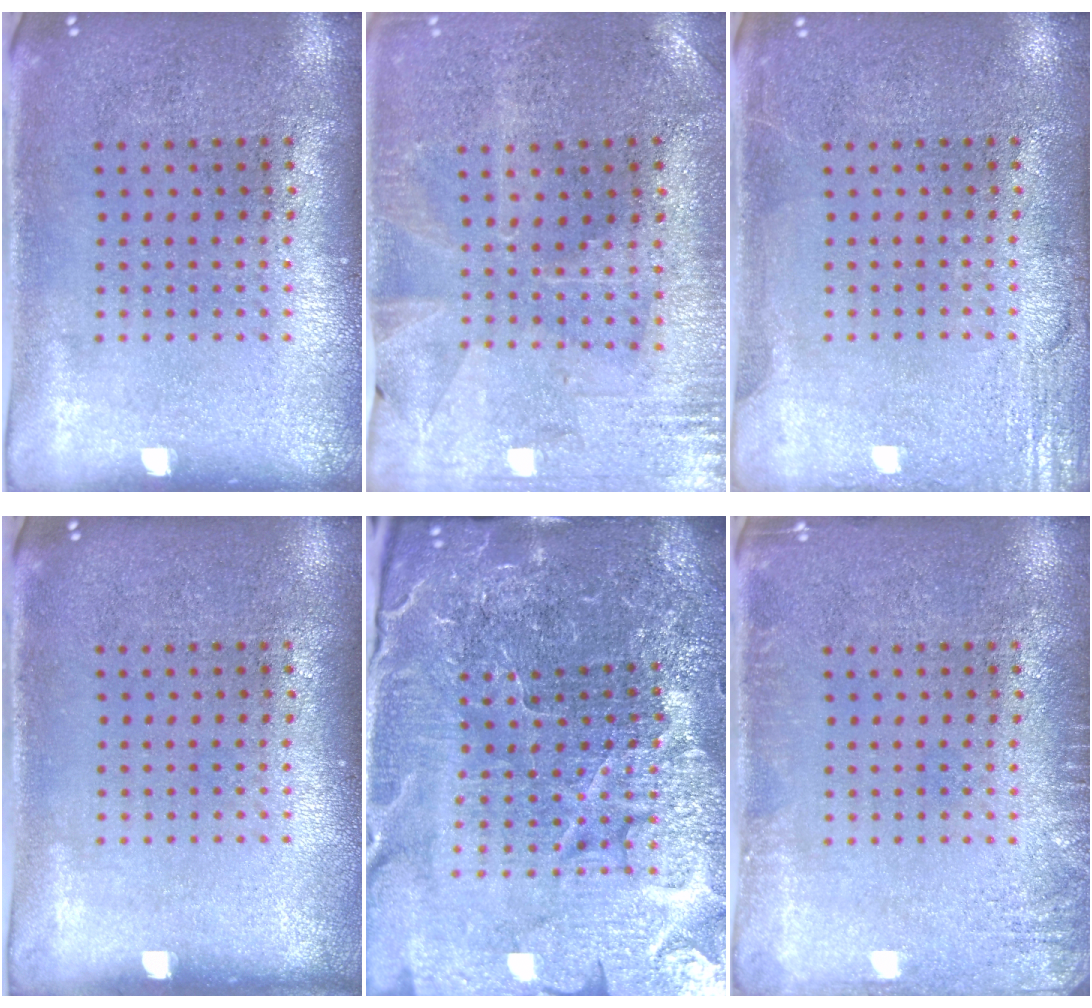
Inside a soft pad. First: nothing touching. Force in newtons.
{"total": 0.5, "press": 0.5, "slide": 0.3}
{"total": 2.7, "press": 2.7, "slide": 0.3}
{"total": 0.0}
{"total": 6.2, "press": 5.7, "slide": 2.4}
{"total": 1.6, "press": 1.6, "slide": 0.2}